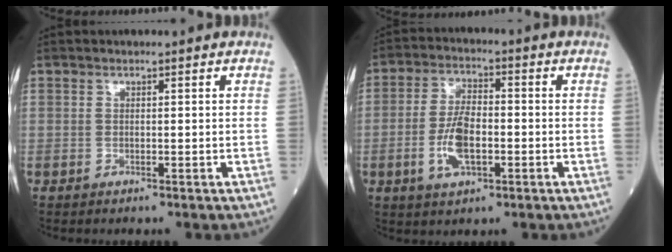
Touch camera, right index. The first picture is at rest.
{"total": 7.9, "force": [-2.3, 3.4, 6.7], "torque": [-0.142, 0.005, -0.042]}